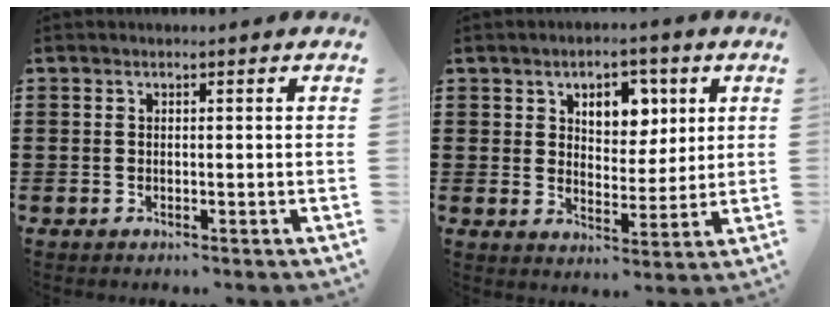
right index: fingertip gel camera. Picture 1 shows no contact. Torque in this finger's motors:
{"motor_torque": [0.17, -0.09, 0.45, 0.06]}